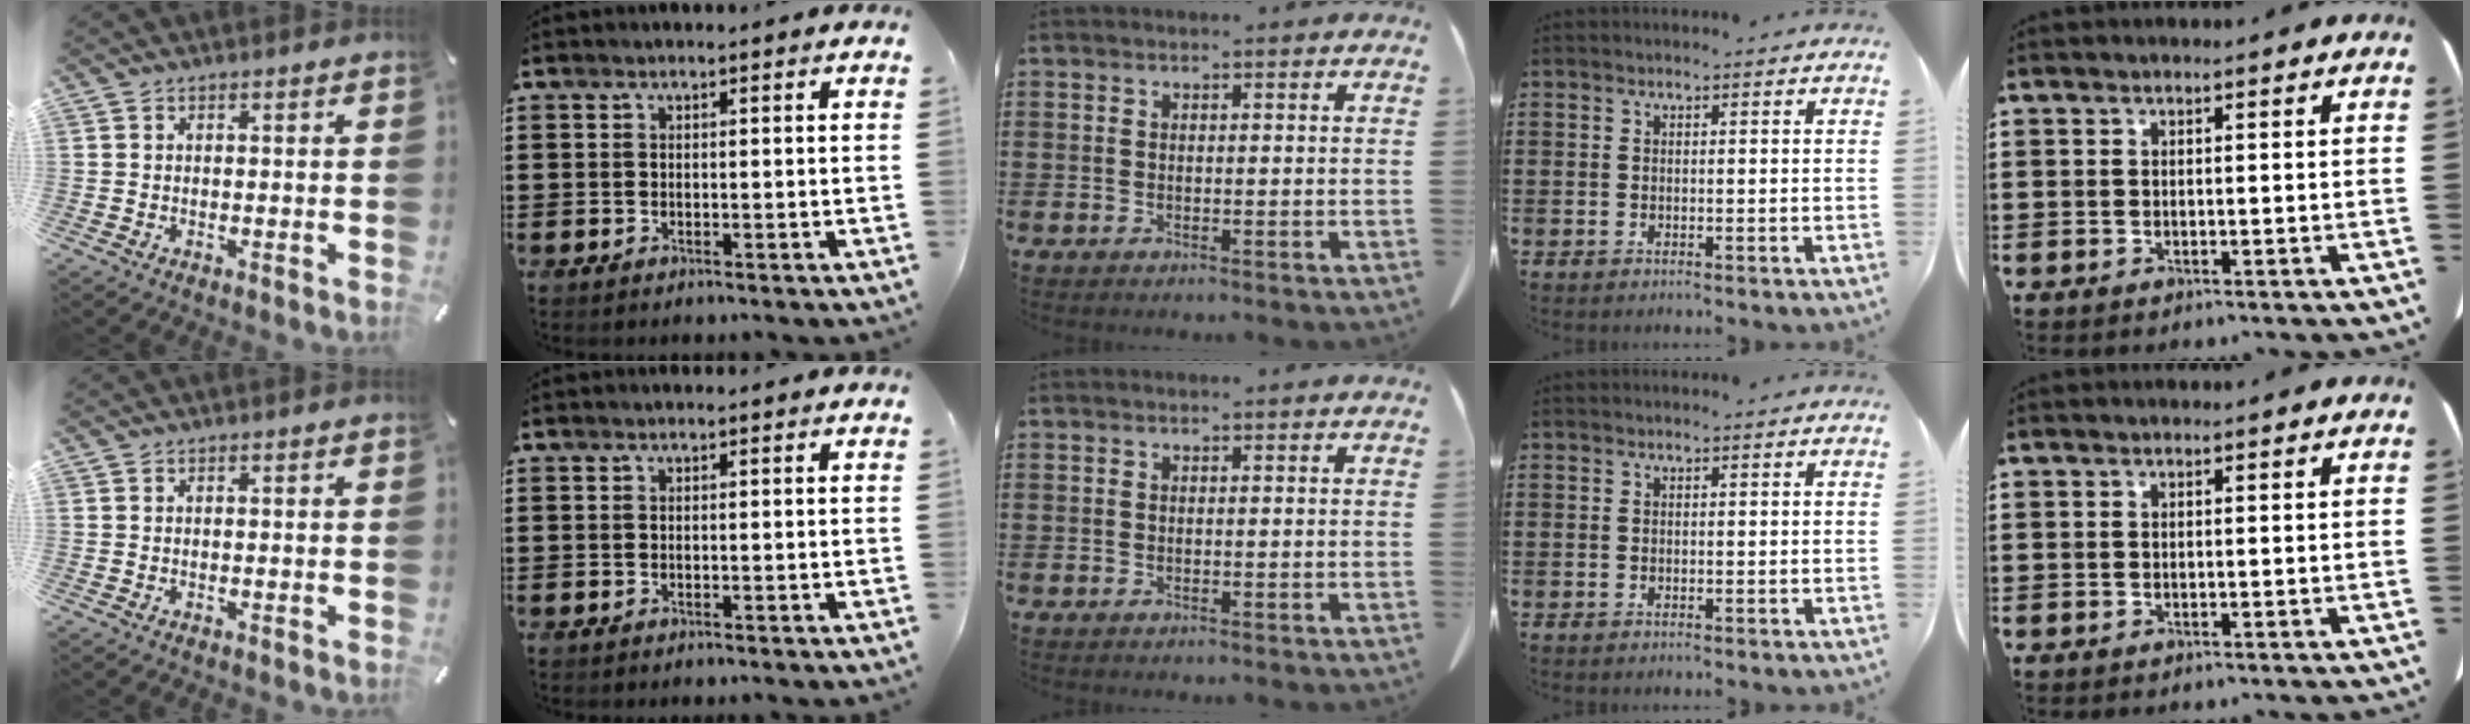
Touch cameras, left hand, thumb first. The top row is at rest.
{}